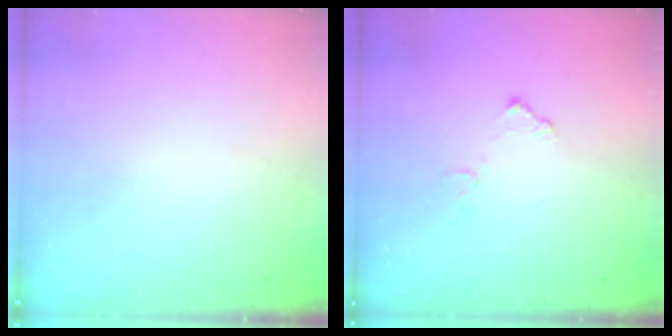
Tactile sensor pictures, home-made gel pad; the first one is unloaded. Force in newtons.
{"total": 8.0, "press": 8.0, "slide": 0.4}